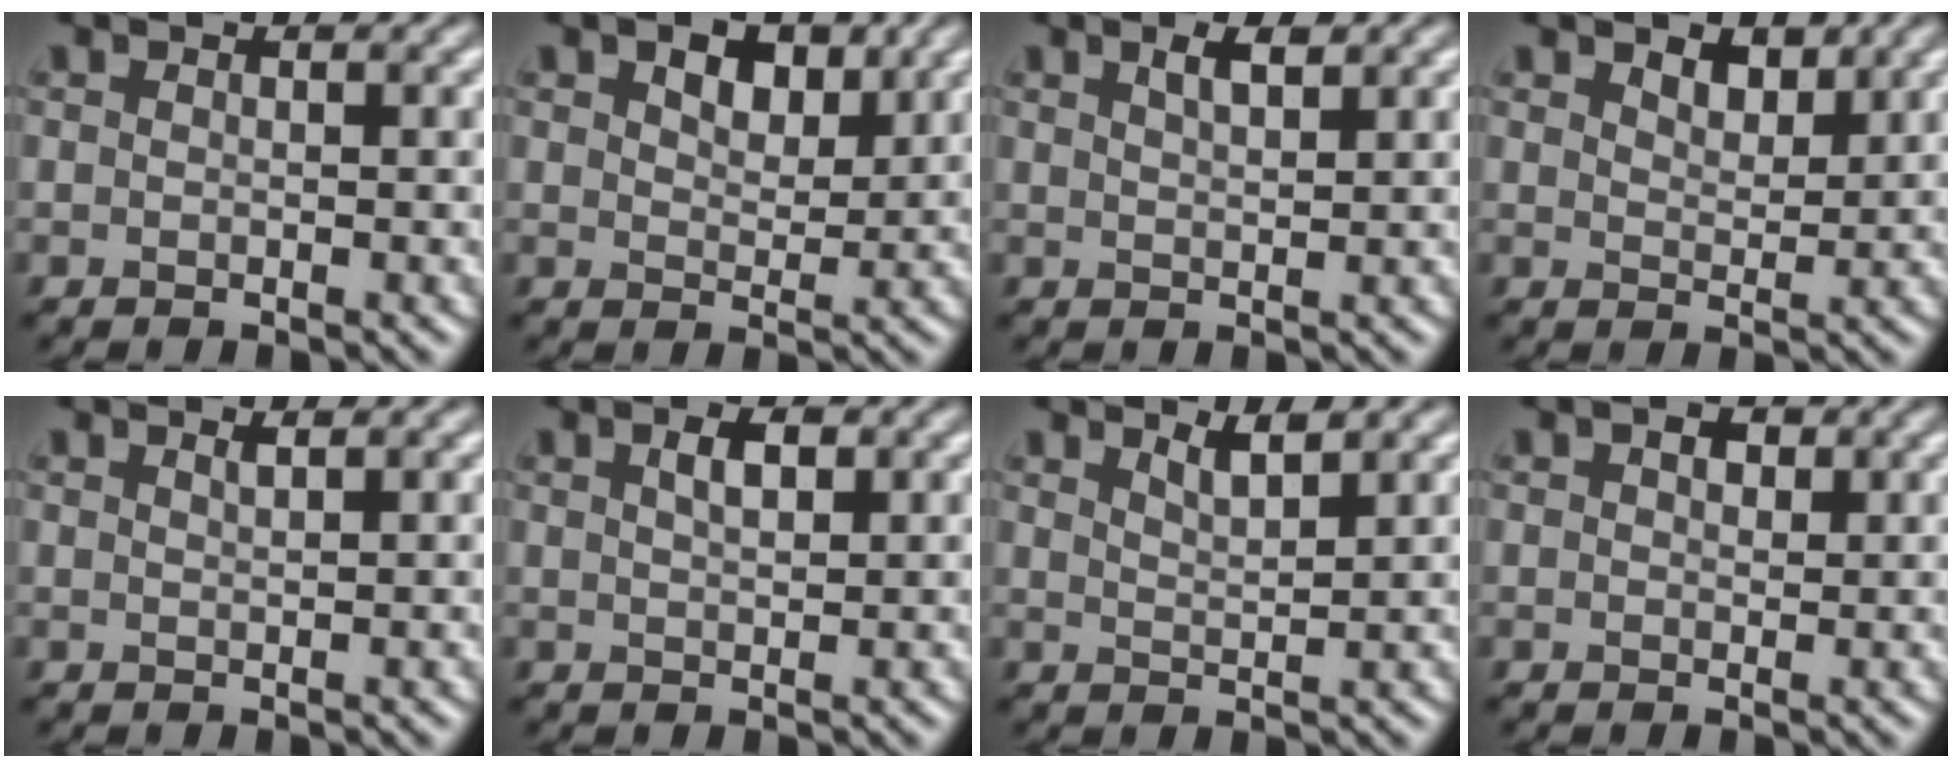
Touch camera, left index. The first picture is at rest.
{"total": 3.8, "force": [2.0, 2.2, 2.3], "torque": [-0.037, 0.001, 0.028]}
{"total": 1.8, "force": [1.3, 0.5, 1.2], "torque": [-0.019, 0.003, 0.023]}
{"total": 2.0, "force": [1.5, 1.0, 0.9], "torque": [-0.020, -0.004, 0.028]}
{"total": 0.8, "force": [0.6, 0.2, 0.4], "torque": [-0.002, 0.001, 0.010]}
{"total": 2.0, "force": [0.9, 0.8, 1.5], "torque": [-0.028, 0.004, 0.017]}
{"total": 2.1, "force": [1.6, 0.5, 1.2], "torque": [-0.014, 0.002, 0.027]}
{"total": 1.4, "force": [0.5, 1.0, 0.9], "torque": [-0.012, 0.003, 0.007]}